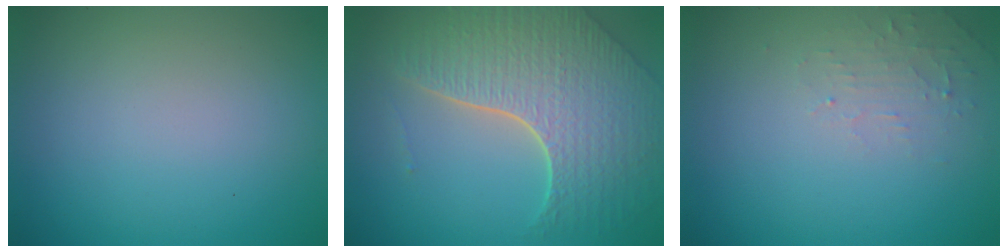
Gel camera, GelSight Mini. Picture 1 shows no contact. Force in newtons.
{"total": 7.8, "press": 5.6, "slide": 5.4}
{"total": 1.6, "press": 1.5, "slide": 0.3}